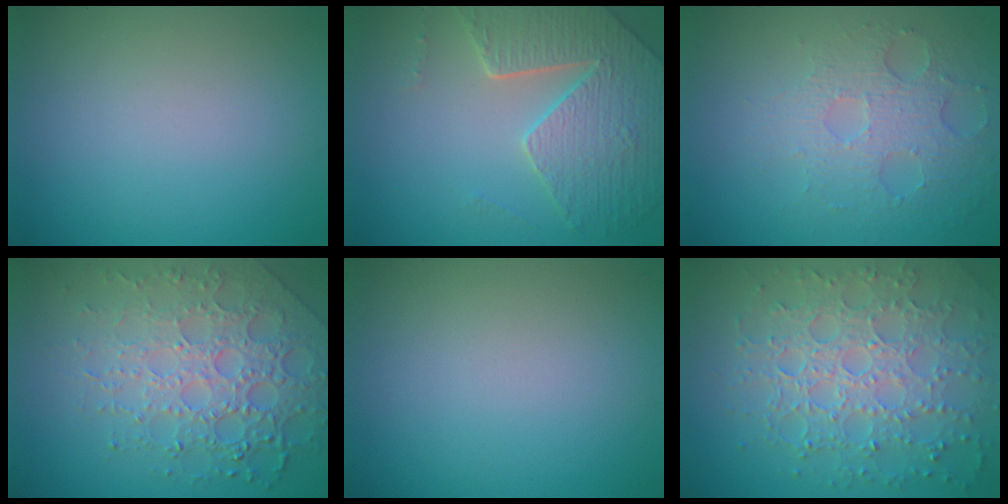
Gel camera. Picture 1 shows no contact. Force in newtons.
{"total": 5.7, "press": 4.8, "slide": 2.9}
{"total": 3.8, "press": 3.3, "slide": 1.9}
{"total": 7.8, "press": 5.4, "slide": 5.6}
{"total": 0.0}
{"total": 7.7, "press": 5.6, "slide": 5.4}